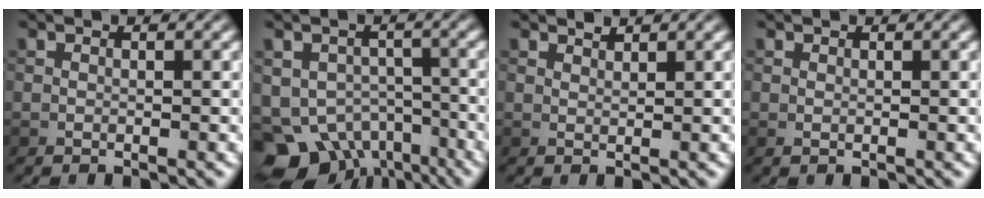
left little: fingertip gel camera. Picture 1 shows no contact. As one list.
[{"total": 8.7, "force": [-5.2, 5.8, 3.9], "torque": [-0.060, -0.023, -0.079]}, {"total": 0.9, "force": [0.8, 0.0, 0.1], "torque": [-0.003, 0.001, 0.016]}, {"total": 0.0}]